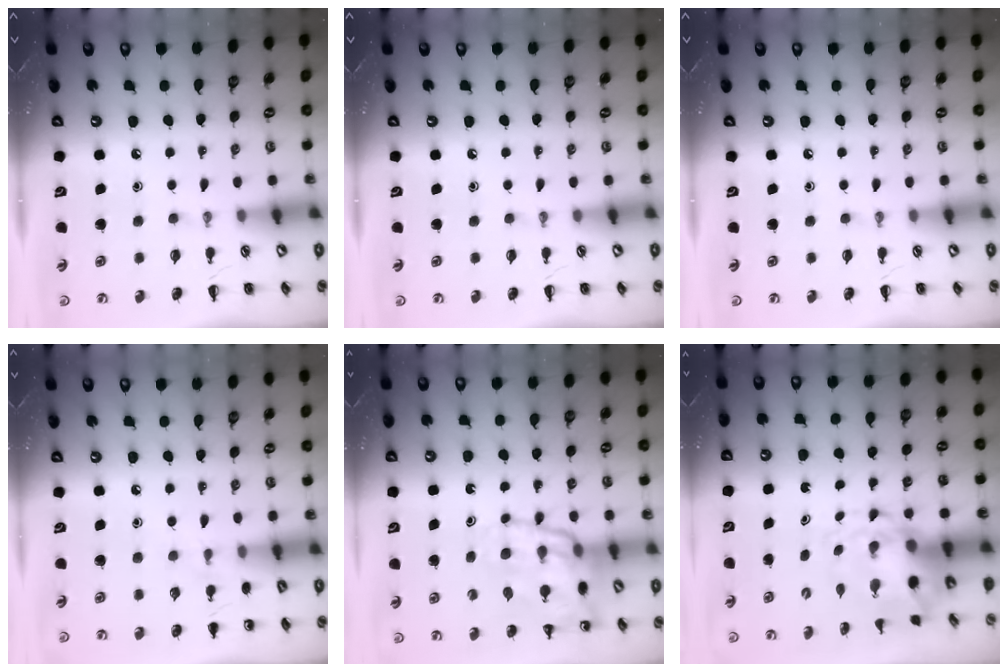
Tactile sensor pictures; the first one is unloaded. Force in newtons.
{"total": 0.0}
{"total": 0.0}
{"total": 4.6, "press": 4.4, "slide": 1.5}
{"total": 17.5, "press": 17.3, "slide": 2.9}
{"total": 5.9, "press": 5.8, "slide": 1.1}